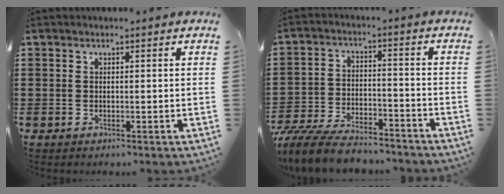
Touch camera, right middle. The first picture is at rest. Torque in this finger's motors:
{"motor_torque": [2.12, -0.01, 0.73, 0.21]}